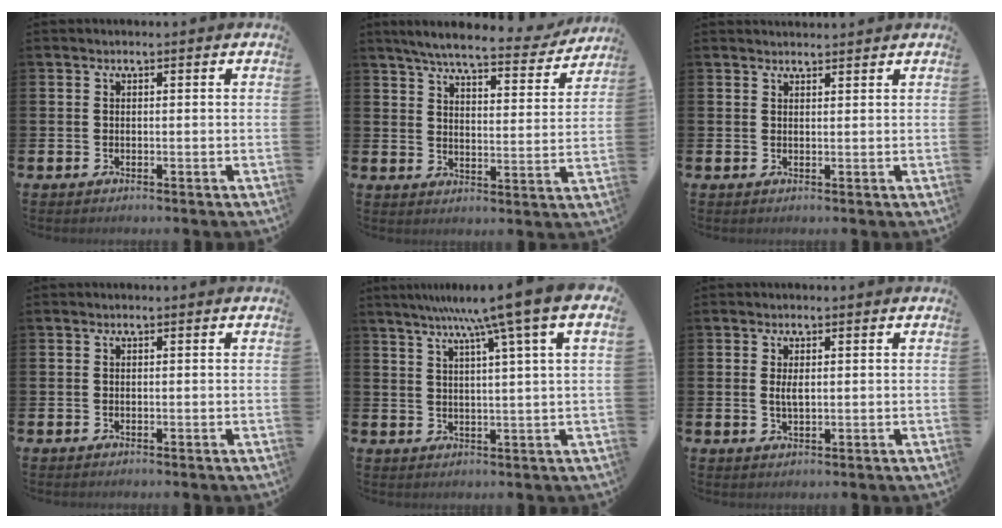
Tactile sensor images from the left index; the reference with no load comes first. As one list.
[{"total": 6.5, "force": [6.0, 0.8, 2.5], "torque": [-0.061, -0.038, 0.097]}, {"total": 1.6, "force": [1.6, 0.1, 0.0], "torque": [0.013, -0.010, 0.027]}, {"total": 0.0}, {"total": 7.7, "force": [5.1, -1.1, 5.7], "torque": [-0.115, -0.020, 0.080]}, {"total": 1.8, "force": [0.4, 0.6, 1.7], "torque": [-0.034, 0.002, 0.006]}]